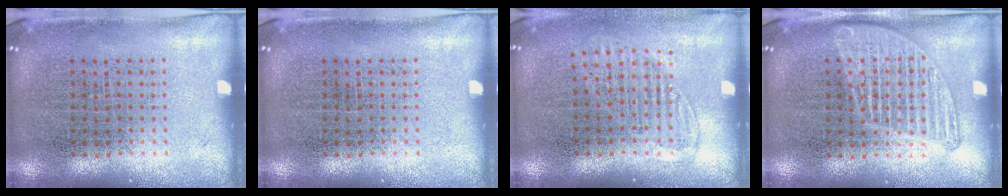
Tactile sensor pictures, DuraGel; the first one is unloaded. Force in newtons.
{"total": 0.0}
{"total": 1.3, "press": 1.1, "slide": 0.7}
{"total": 1.3, "press": 1.3, "slide": 0.1}